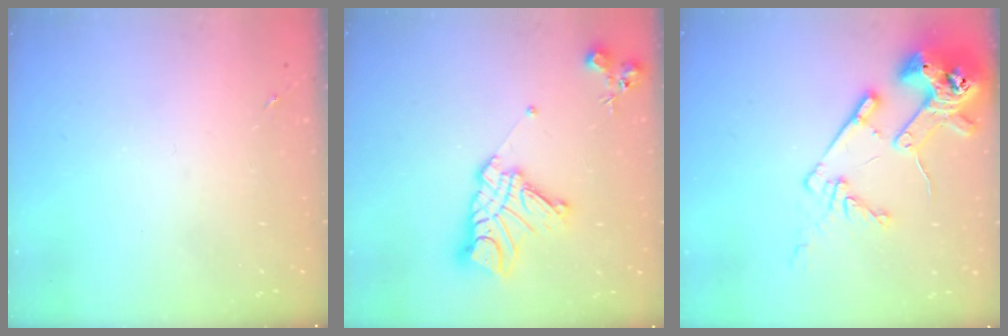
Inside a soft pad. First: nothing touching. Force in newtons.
{"total": 16.1, "press": 16.0, "slide": 1.6}
{"total": 16.9, "press": 16.8, "slide": 1.8}